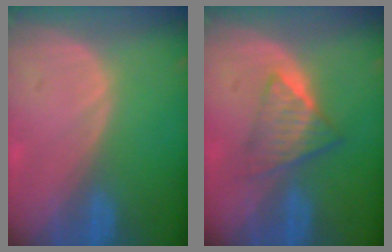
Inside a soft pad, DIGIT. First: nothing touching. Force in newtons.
{"total": 5.9, "press": 5.1, "slide": 3.0}